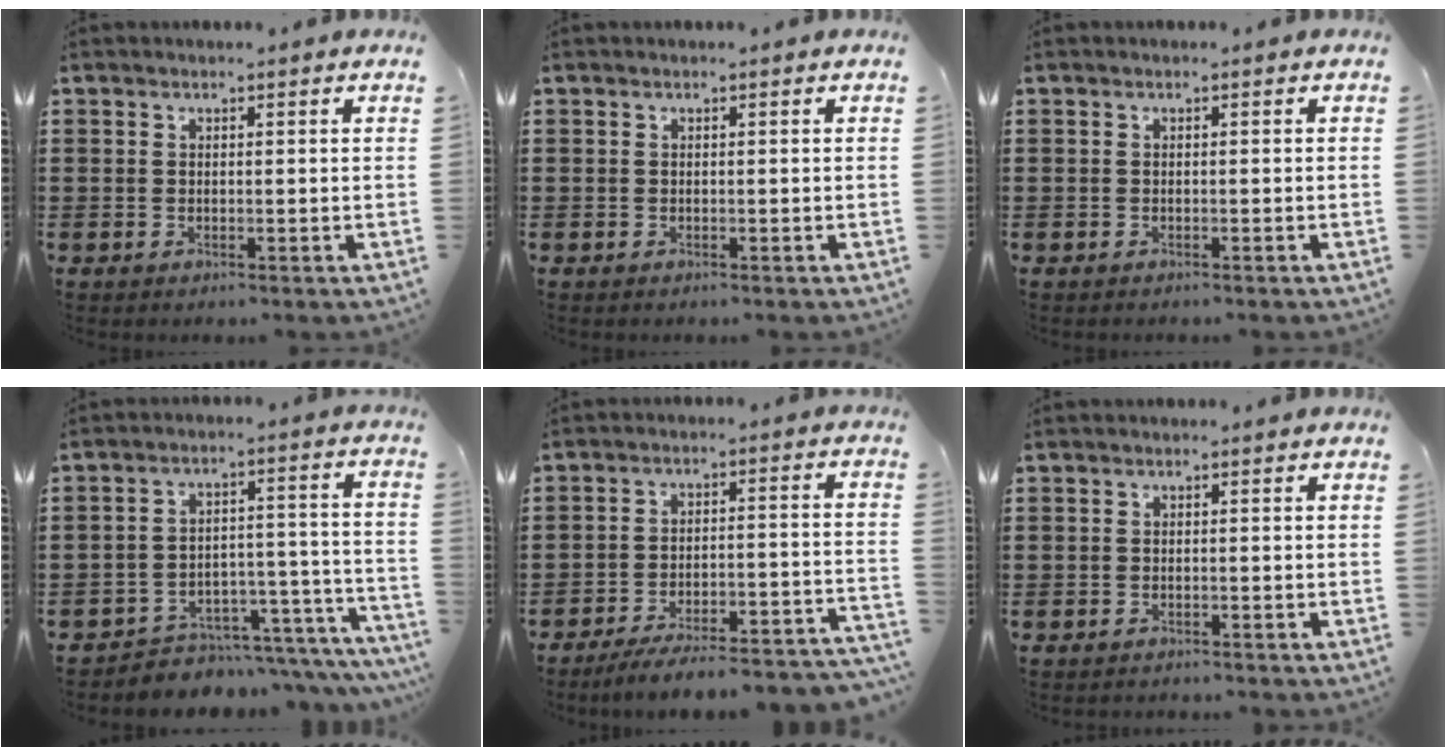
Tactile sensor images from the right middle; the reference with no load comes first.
{"total": 0.5, "force": [0.5, -0.2, 0.1], "torque": [0.001, 0.000, 0.011]}
{"total": 0.0}
{"total": 4.0, "force": [-3.7, 1.5, 0.8], "torque": [-0.017, 0.007, -0.074]}
{"total": 5.5, "force": [-5.0, 0.0, 2.4], "torque": [-0.032, -0.005, -0.094]}
{"total": 0.0}